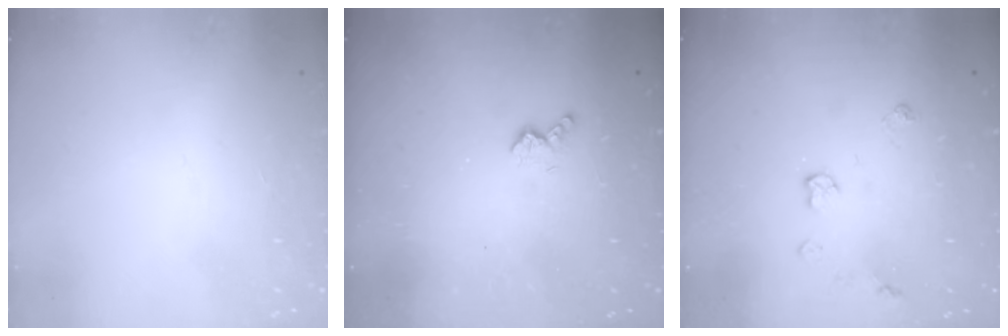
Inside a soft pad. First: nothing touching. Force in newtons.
{"total": 2.6, "press": 2.6, "slide": 0.6}
{"total": 6.5, "press": 6.5, "slide": 0.3}